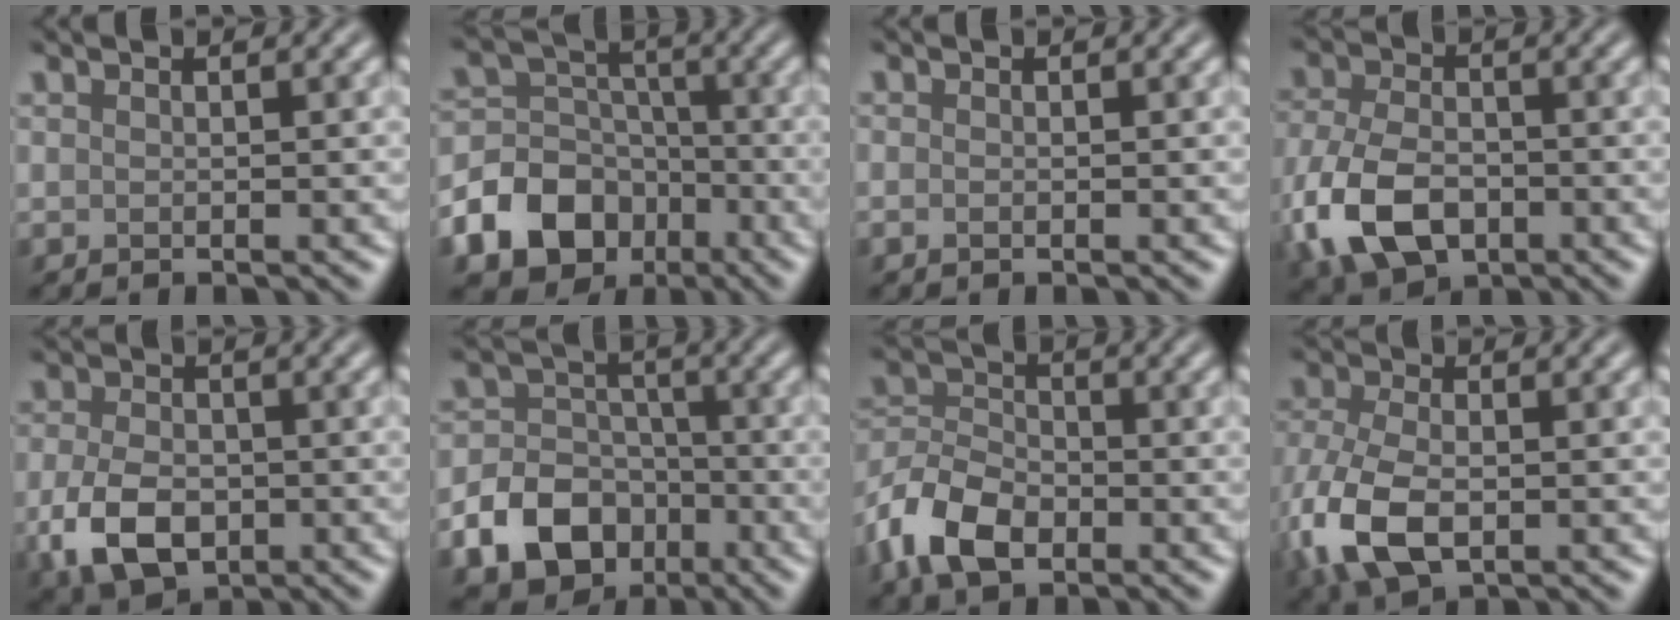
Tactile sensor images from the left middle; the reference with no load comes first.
{"total": 14.0, "force": [-6.5, 11.3, 5.1], "torque": [-0.112, -0.038, -0.133]}
{"total": 0.5, "force": [-0.2, 0.3, 0.3], "torque": [-0.005, -0.002, -0.004]}
{"total": 8.9, "force": [-3.4, 5.6, 6.0], "torque": [-0.145, -0.012, -0.076]}
{"total": 6.3, "force": [-1.9, 4.2, 4.3], "torque": [-0.097, -0.011, -0.039]}
{"total": 11.1, "force": [-5.4, 8.8, 4.1], "torque": [-0.063, -0.036, -0.112]}
{"total": 7.0, "force": [-3.7, 4.3, 4.2], "torque": [-0.090, 0.003, -0.082]}
{"total": 8.2, "force": [-2.5, 4.9, 6.1], "torque": [-0.154, -0.014, -0.056]}